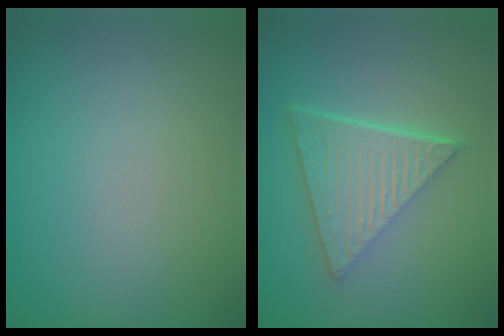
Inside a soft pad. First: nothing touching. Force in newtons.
{"total": 6.7, "press": 4.6, "slide": 4.9}